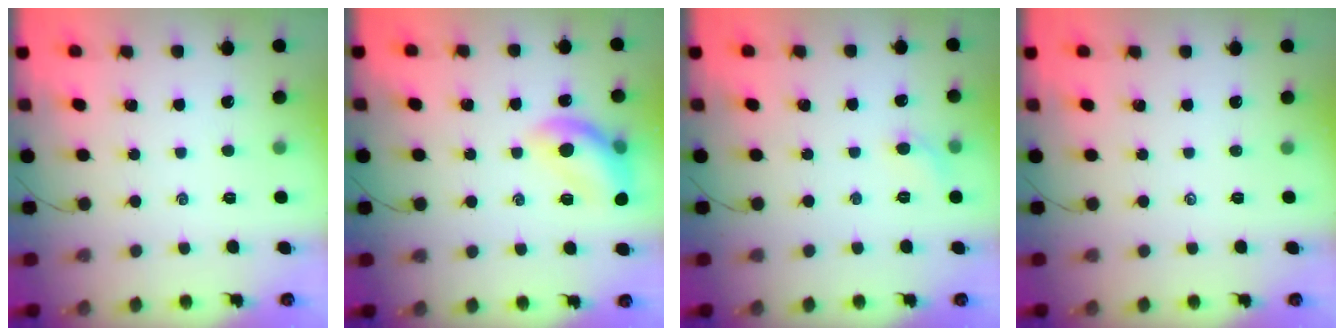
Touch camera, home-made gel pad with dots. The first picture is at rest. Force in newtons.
{"total": 13.5, "press": 13.4, "slide": 1.5}
{"total": 5.4, "press": 5.1, "slide": 1.7}
{"total": 0.0}